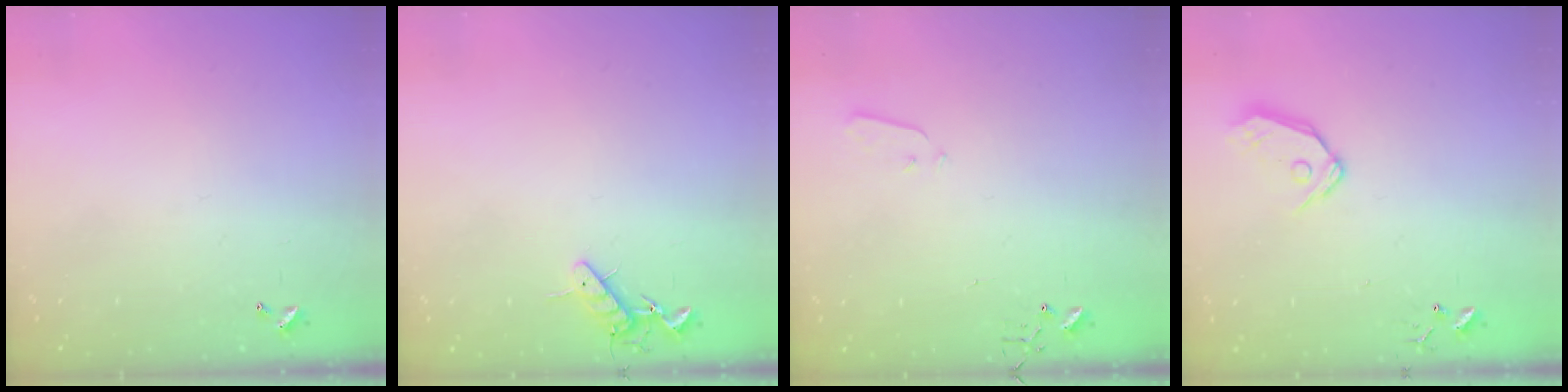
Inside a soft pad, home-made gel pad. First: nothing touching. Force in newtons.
{"total": 8.0, "press": 7.9, "slide": 1.4}
{"total": 3.3, "press": 3.2, "slide": 0.7}
{"total": 9.3, "press": 9.2, "slide": 1.2}